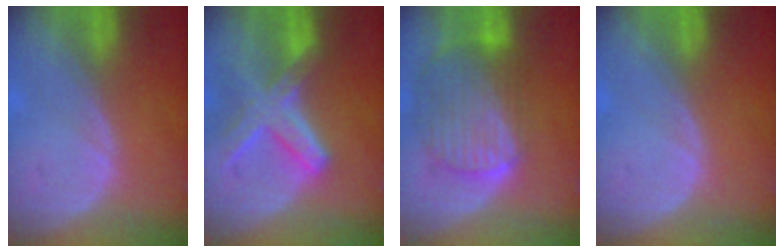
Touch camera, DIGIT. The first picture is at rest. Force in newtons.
{"total": 8.3, "press": 7.3, "slide": 4.0}
{"total": 10.3, "press": 8.7, "slide": 5.6}
{"total": 0.0}